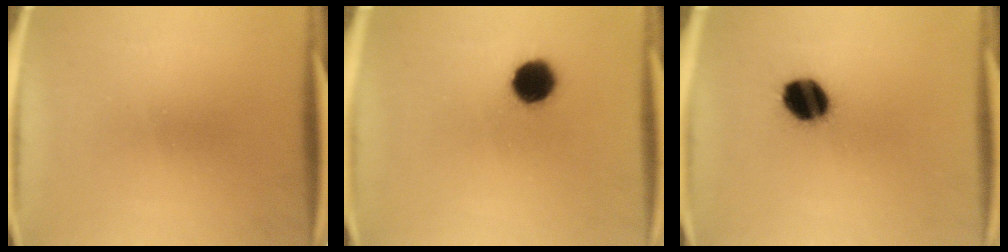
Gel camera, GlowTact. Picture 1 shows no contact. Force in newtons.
{"total": 8.9}
{"total": 10.8}